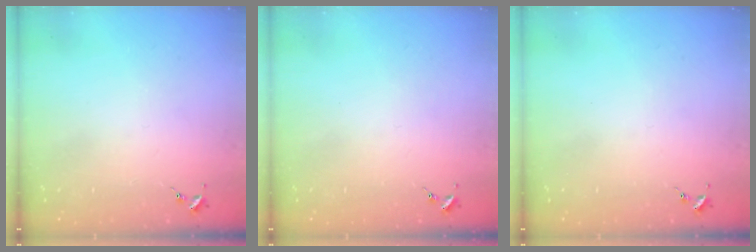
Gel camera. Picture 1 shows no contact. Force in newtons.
{"total": 0.0}
{"total": 0.0}